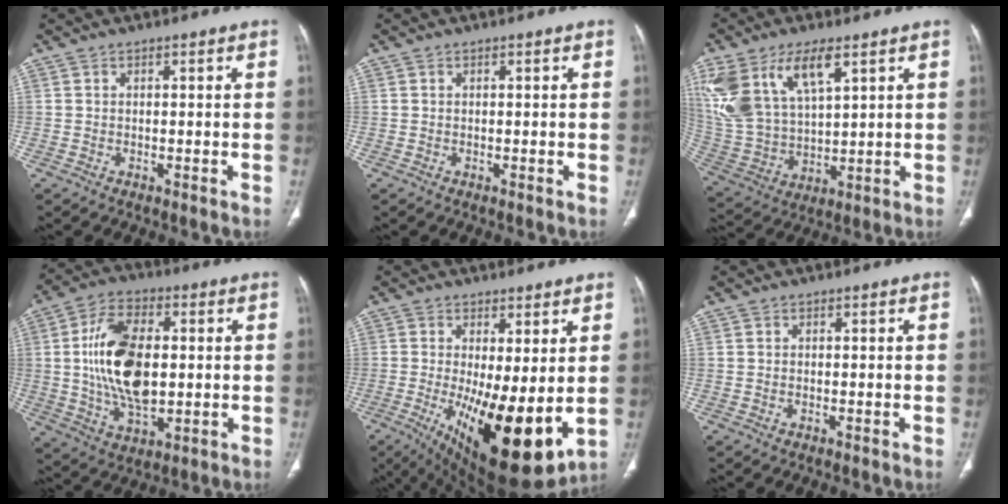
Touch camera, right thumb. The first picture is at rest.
{"total": 0.0}
{"total": 17.9, "force": [8.8, 8.7, 12.9], "torque": [-0.268, -0.023, 0.184]}
{"total": 16.9, "force": [1.1, 9.2, 14.1], "torque": [-0.257, 0.001, 0.023]}
{"total": 17.3, "force": [-2.2, 5.9, 16.1], "torque": [-0.250, -0.037, -0.013]}
{"total": 0.0}